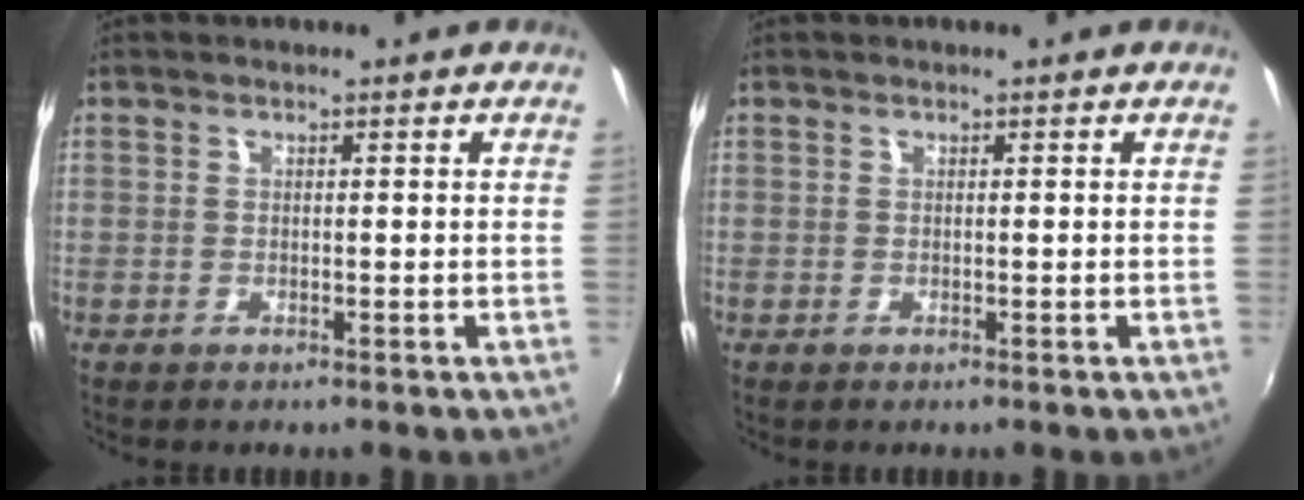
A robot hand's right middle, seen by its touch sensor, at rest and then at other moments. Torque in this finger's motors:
{"motor_torque": [0.02, -0.08, -0.07, 0.00]}